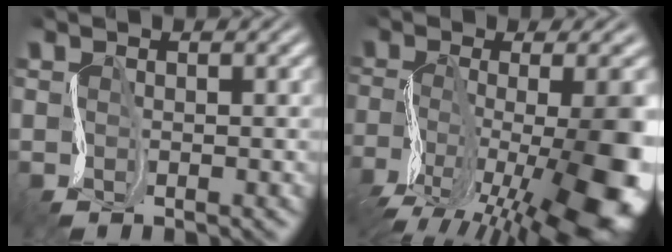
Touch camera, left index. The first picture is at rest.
{"total": 14.7, "force": [-5.6, 5.4, 12.4], "torque": [-0.210, -0.002, -0.082]}